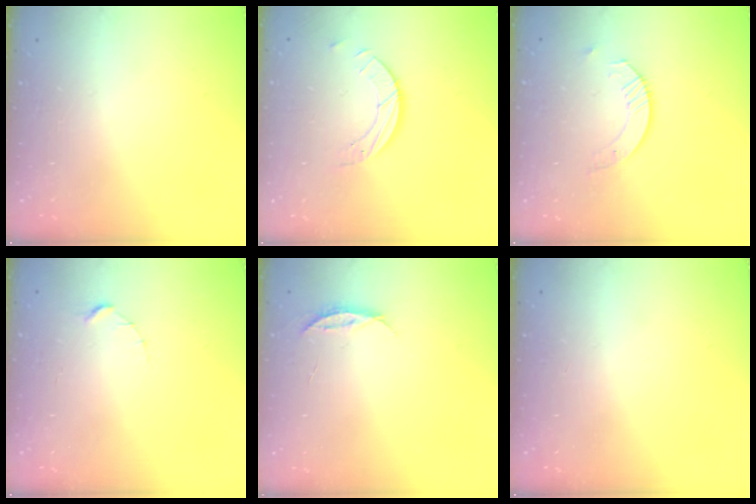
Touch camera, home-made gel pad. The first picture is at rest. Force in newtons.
{"total": 3.9, "press": 3.9, "slide": 0.1}
{"total": 4.1, "press": 4.1, "slide": 0.4}
{"total": 1.5, "press": 1.5, "slide": 0.2}
{"total": 4.0, "press": 3.9, "slide": 0.4}
{"total": 0.0}